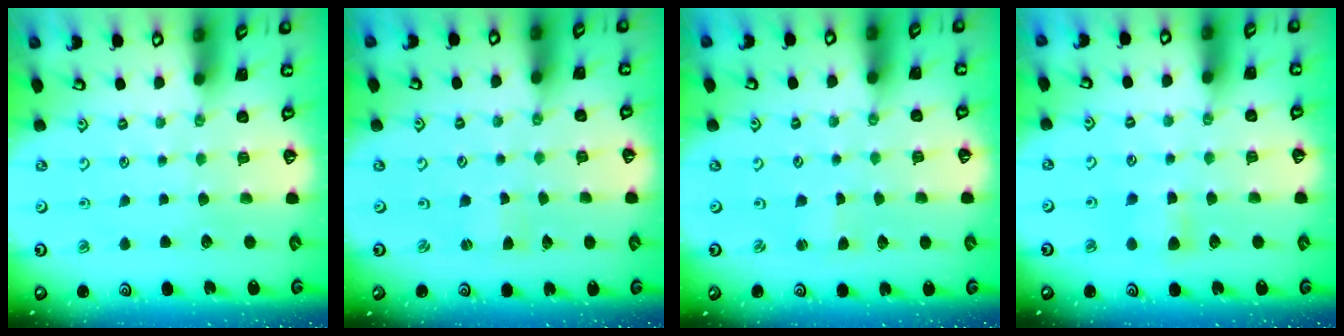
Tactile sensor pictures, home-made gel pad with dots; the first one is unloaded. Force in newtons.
{"total": 1.3, "press": 1.3, "slide": 0.2}
{"total": 1.1, "press": 1.1, "slide": 0.2}
{"total": 4.4, "press": 4.3, "slide": 0.7}